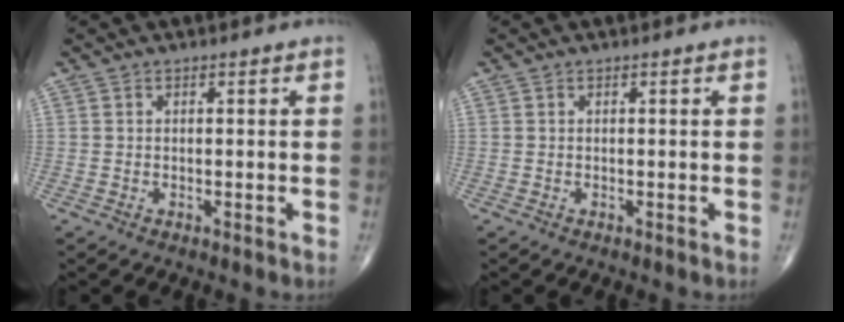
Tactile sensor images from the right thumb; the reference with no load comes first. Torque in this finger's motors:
{"motor_torque": [0.00, 0.00, 0.00, 0.00, 0.00]}